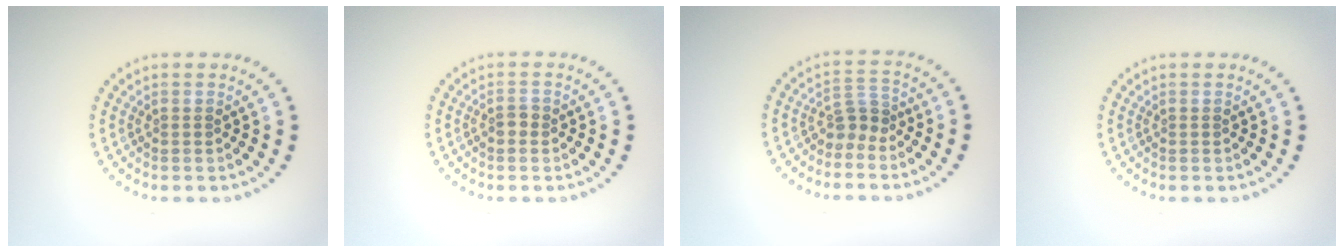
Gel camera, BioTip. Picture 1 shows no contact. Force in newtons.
{"total": 1.1, "press": 1.1, "slide": 0.1}
{"total": 1.9, "press": 1.4, "slide": 1.3}
{"total": 0.0}